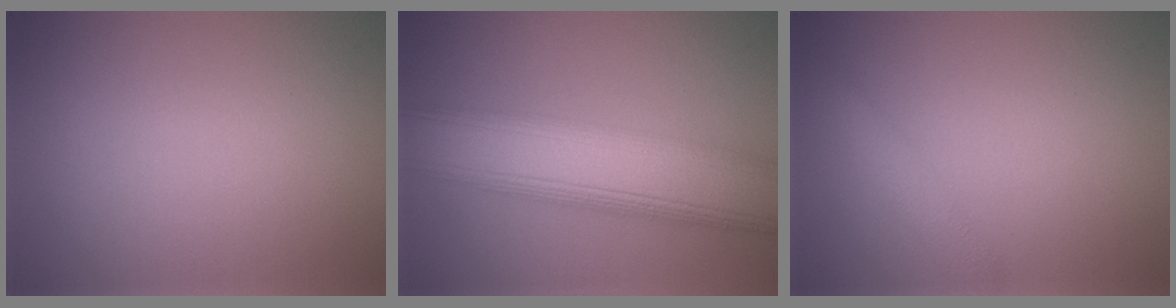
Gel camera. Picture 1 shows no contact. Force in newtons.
{"total": 11.4, "press": 11.4, "slide": 0.4}
{"total": 1.7, "press": 1.7, "slide": 0.0}